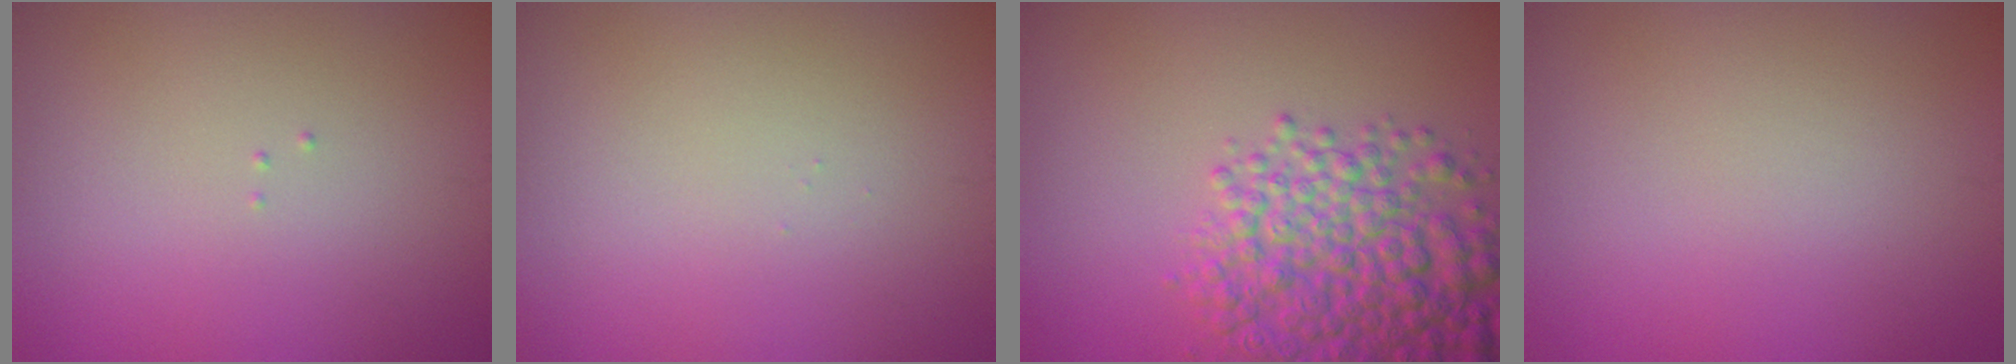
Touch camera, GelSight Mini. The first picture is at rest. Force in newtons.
{"total": 0.0}
{"total": 7.7, "press": 7.7, "slide": 0.2}
{"total": 0.0}